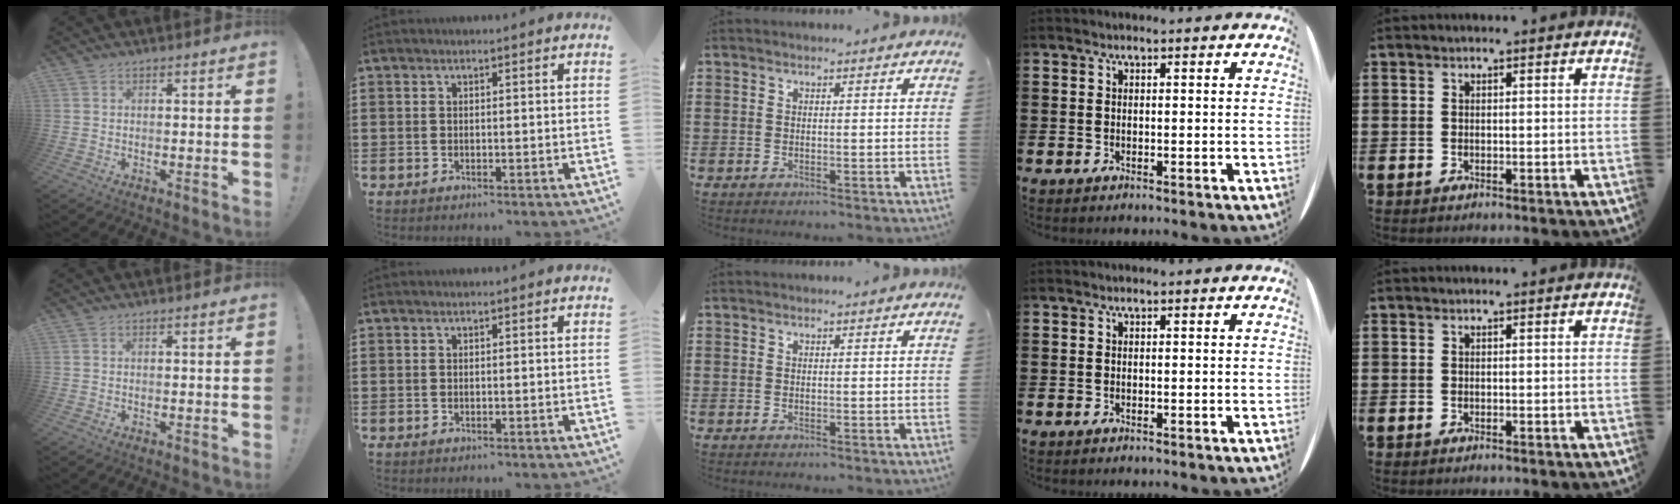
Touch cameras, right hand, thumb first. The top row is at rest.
{}